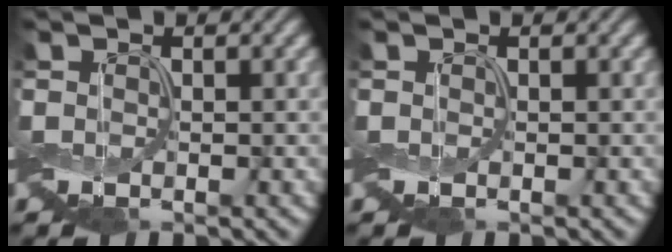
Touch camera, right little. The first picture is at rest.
{"total": 0.0}